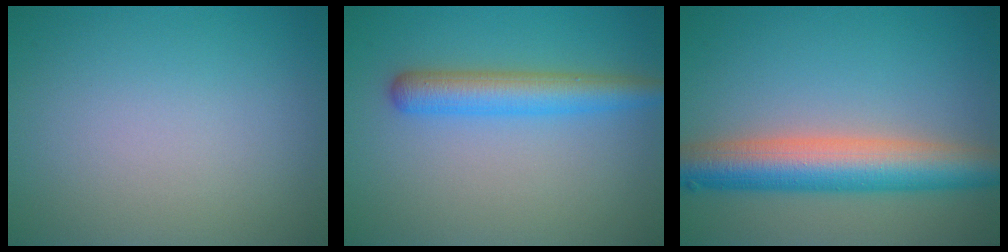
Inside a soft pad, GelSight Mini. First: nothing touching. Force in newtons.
{"total": 4.1, "press": 4.1, "slide": 0.1}
{"total": 7.6, "press": 7.6, "slide": 0.1}